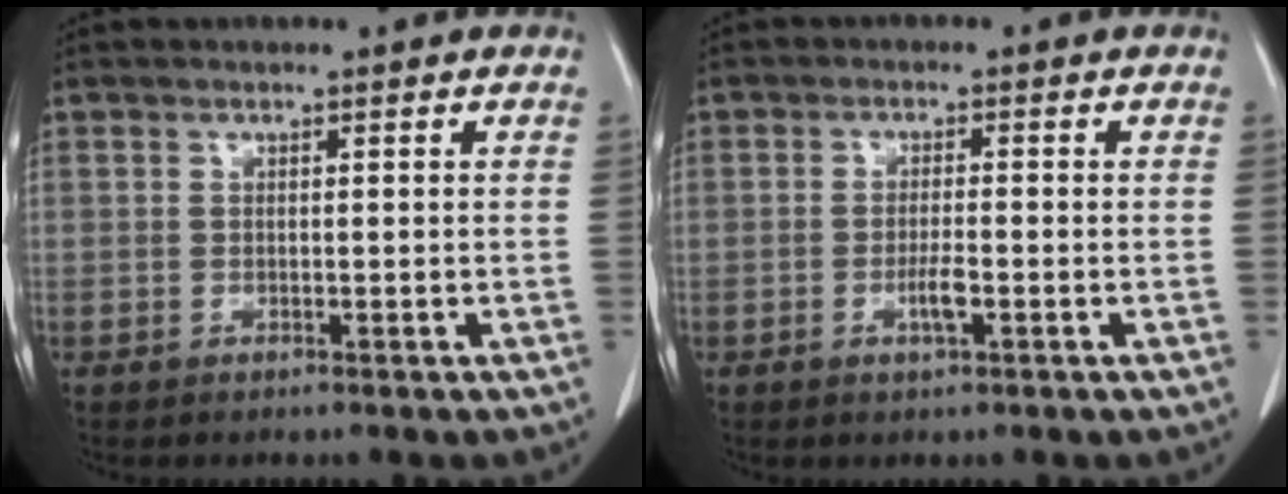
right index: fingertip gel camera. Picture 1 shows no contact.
{"total": 2.8, "force": [-1.0, 0.5, 2.5], "torque": [-0.050, -0.001, -0.016]}